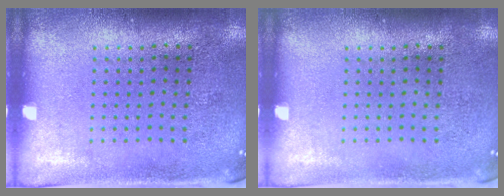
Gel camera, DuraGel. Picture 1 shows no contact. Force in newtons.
{"total": 0.0}